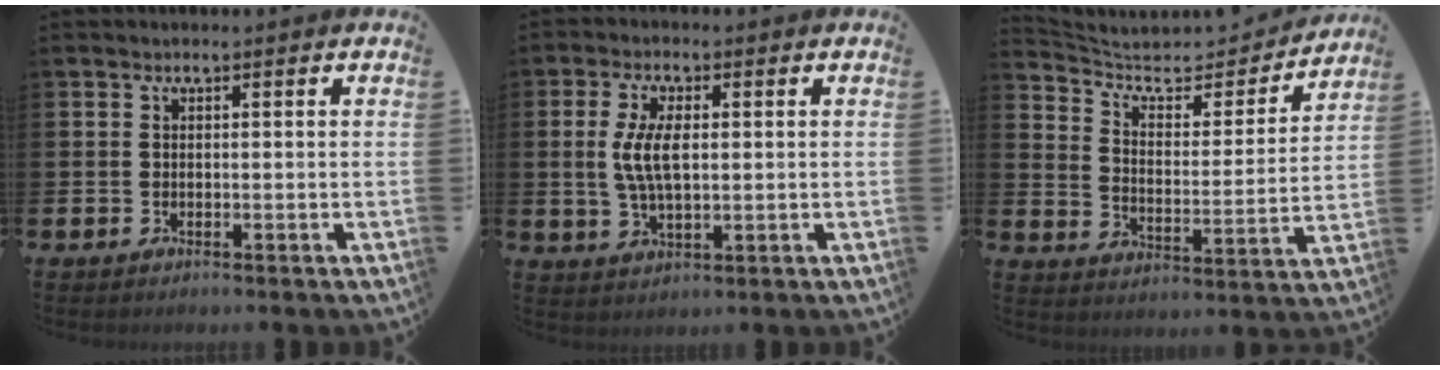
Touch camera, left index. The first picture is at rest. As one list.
[{"total": 5.7, "force": [0.9, 2.6, 5.0], "torque": [-0.104, 0.005, 0.011]}, {"total": 6.5, "force": [5.7, 2.5, 2.0], "torque": [-0.063, -0.049, 0.090]}]